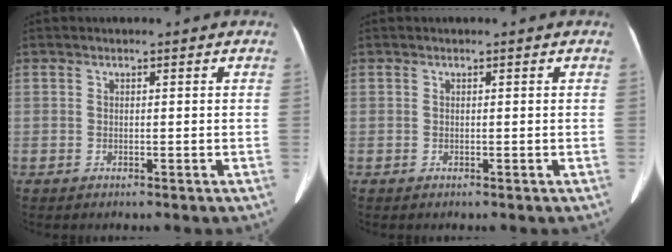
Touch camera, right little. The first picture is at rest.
{"total": 0.0}